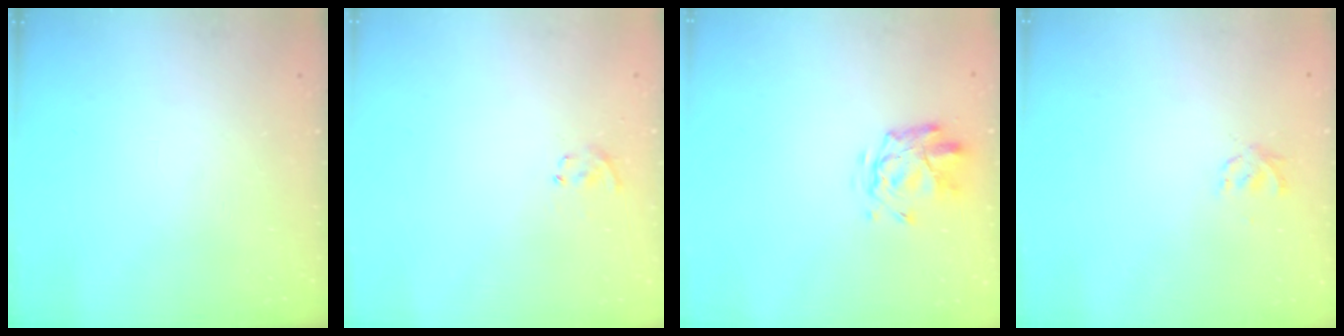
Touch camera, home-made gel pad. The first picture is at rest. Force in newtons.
{"total": 2.3, "press": 2.1, "slide": 1.0}
{"total": 2.9, "press": 2.5, "slide": 1.5}
{"total": 2.1, "press": 1.9, "slide": 0.8}